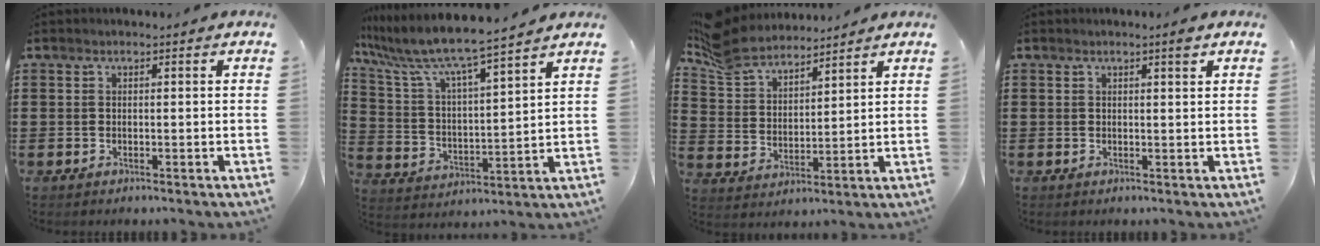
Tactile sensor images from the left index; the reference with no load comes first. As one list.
[{"total": 7.0, "force": [6.3, 0.1, 3.0], "torque": [-0.089, -0.044, 0.100]}, {"total": 7.1, "force": [6.6, 2.1, 1.8], "torque": [-0.065, -0.020, 0.122]}, {"total": 1.7, "force": [1.1, 0.0, 1.3], "torque": [-0.020, -0.004, 0.018]}]